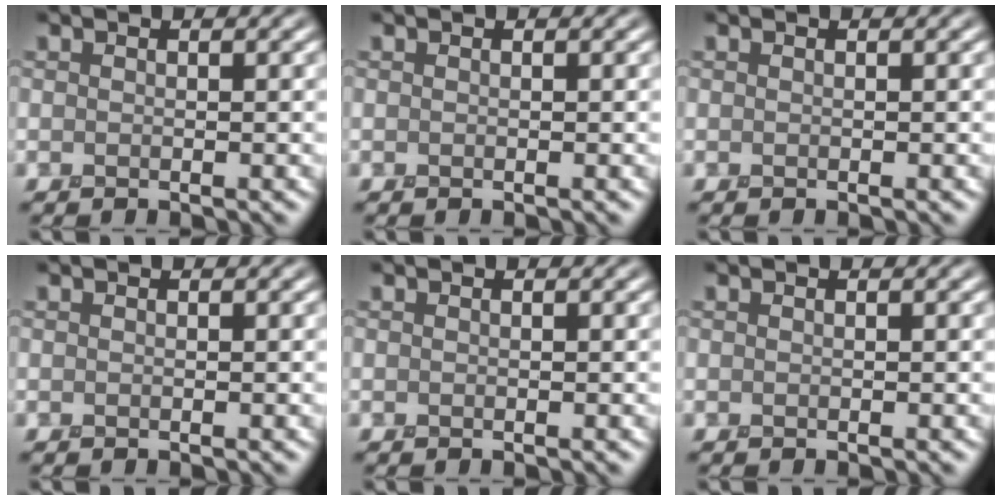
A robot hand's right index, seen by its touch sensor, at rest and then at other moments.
{"total": 0.0}
{"total": 0.0}
{"total": 0.0}
{"total": 0.0}
{"total": 0.0}